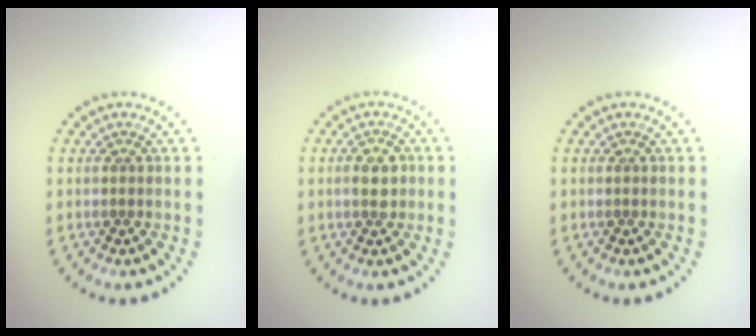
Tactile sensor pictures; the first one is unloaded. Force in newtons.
{"total": 2.1, "press": 2.1, "slide": 0.1}
{"total": 0.0}